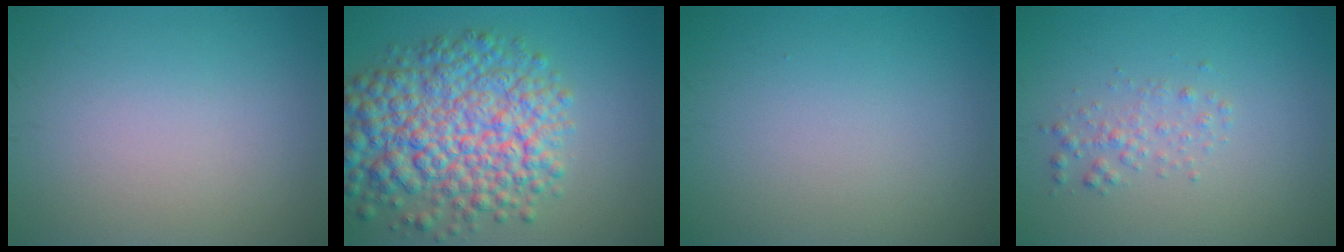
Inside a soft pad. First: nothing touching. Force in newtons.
{"total": 9.9, "press": 9.9, "slide": 0.3}
{"total": 0.0}
{"total": 1.5, "press": 1.5, "slide": 0.0}